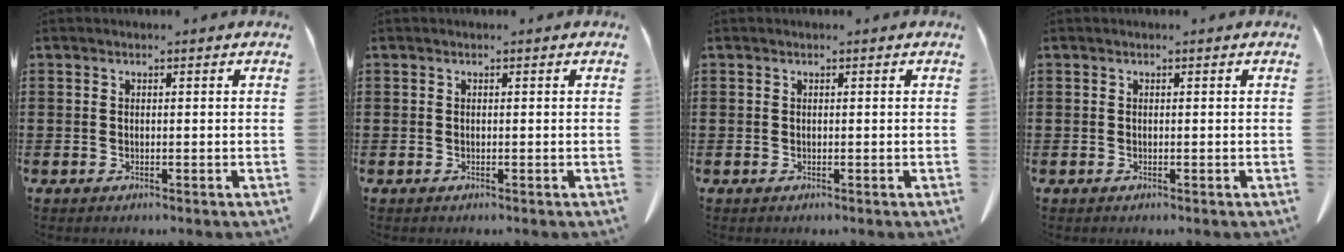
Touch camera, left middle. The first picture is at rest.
{"total": 0.0}
{"total": 0.0}
{"total": 0.0}